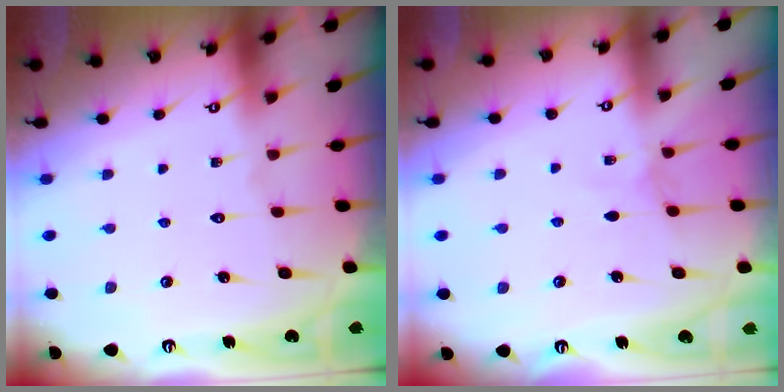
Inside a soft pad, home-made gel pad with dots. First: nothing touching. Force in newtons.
{"total": 2.1, "press": 2.1, "slide": 0.3}